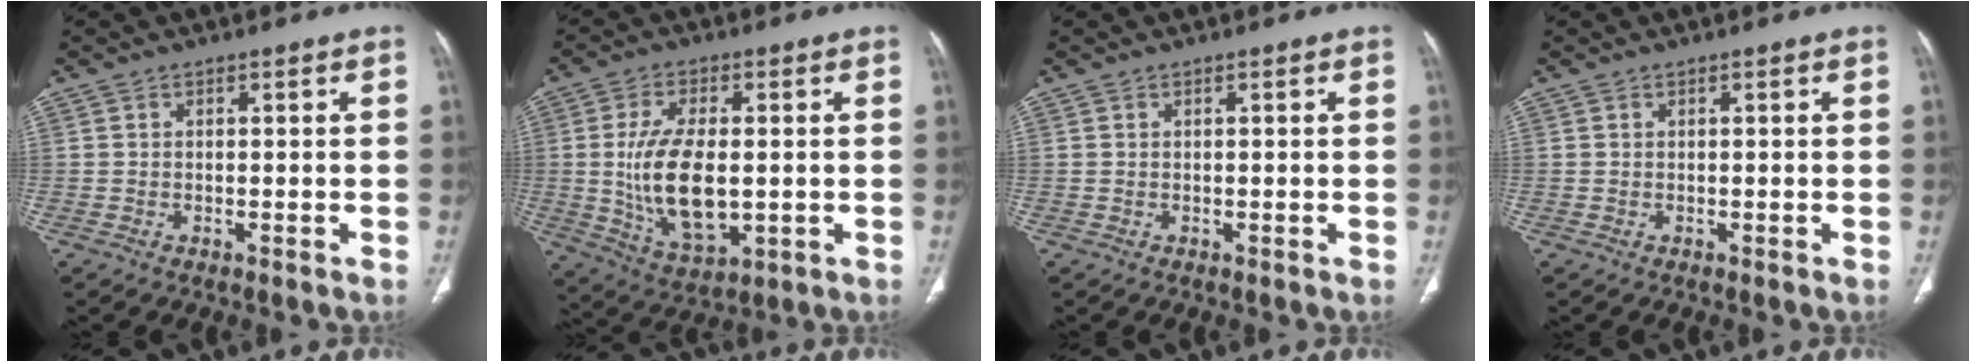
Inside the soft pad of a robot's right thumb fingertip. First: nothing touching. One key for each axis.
{"total": 14.2, "fx": -0.5, "fy": 7.1, "fz": 12.2, "tx": -0.228, "ty": -0.013, "tz": 0.003}
{"total": 0.0}
{"total": 0.0}